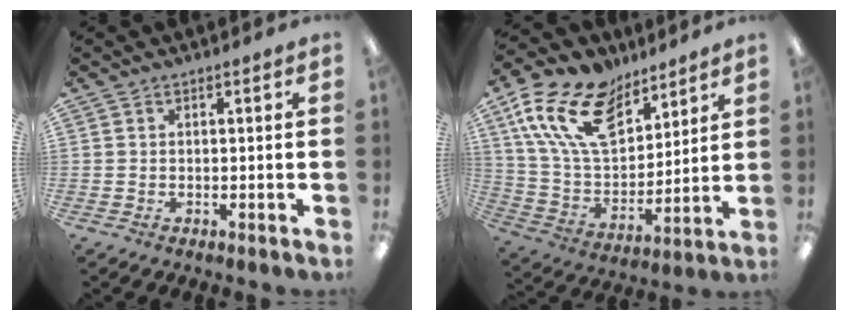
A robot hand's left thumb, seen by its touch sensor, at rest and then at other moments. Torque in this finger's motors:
{"motor_torque": [0.36, 0.57, 1.35, -1.42, 0.48]}